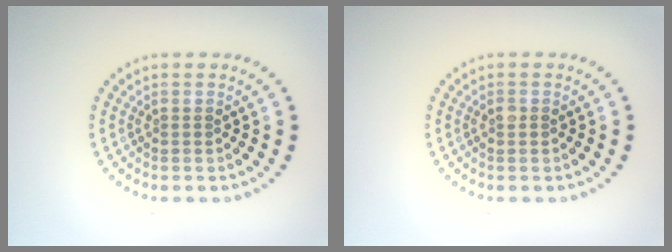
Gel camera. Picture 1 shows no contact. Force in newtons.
{"total": 0.9, "press": 0.9, "slide": 0.1}